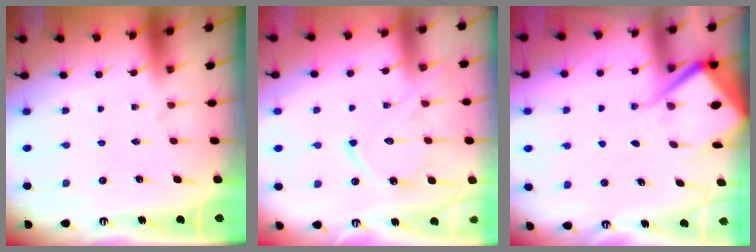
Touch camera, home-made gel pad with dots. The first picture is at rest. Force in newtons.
{"total": 12.8, "press": 12.8, "slide": 1.2}
{"total": 8.9, "press": 8.8, "slide": 0.8}